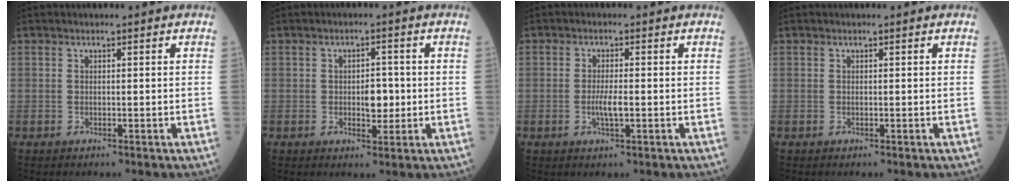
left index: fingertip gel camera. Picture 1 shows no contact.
{"total": 3.4, "force": [-0.7, 1.8, 2.8], "torque": [-0.038, -0.002, -0.007]}
{"total": 2.7, "force": [-0.9, 0.4, 2.5], "torque": [-0.055, -0.007, -0.016]}
{"total": 0.0}